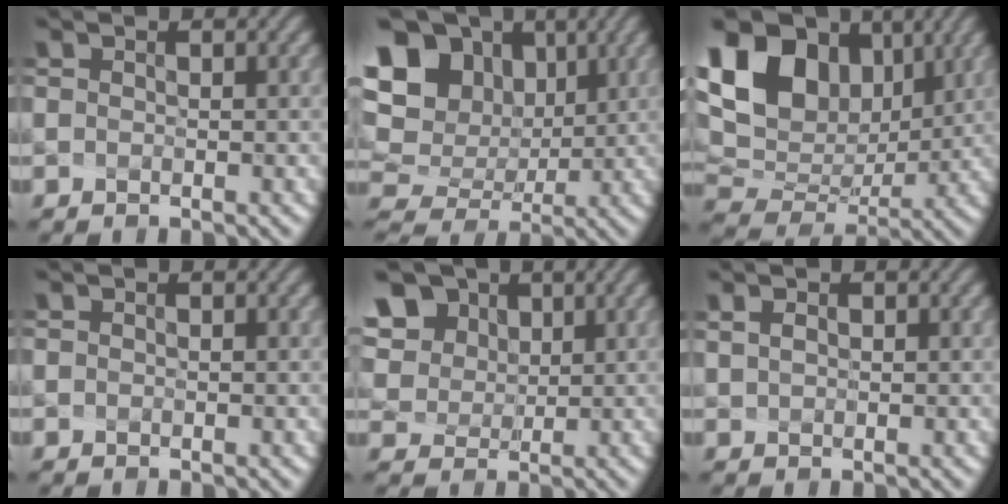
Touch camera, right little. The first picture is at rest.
{"total": 14.4, "force": [6.0, 10.8, 7.3], "torque": [-0.175, 0.047, 0.104]}
{"total": 14.6, "force": [5.8, 10.0, 9.0], "torque": [-0.179, 0.037, 0.105]}
{"total": 0.0}
{"total": 9.9, "force": [5.3, 7.1, 4.4], "torque": [-0.115, 0.024, 0.102]}
{"total": 1.6, "force": [1.1, 0.8, 0.8], "torque": [-0.005, 0.024, 0.000]}